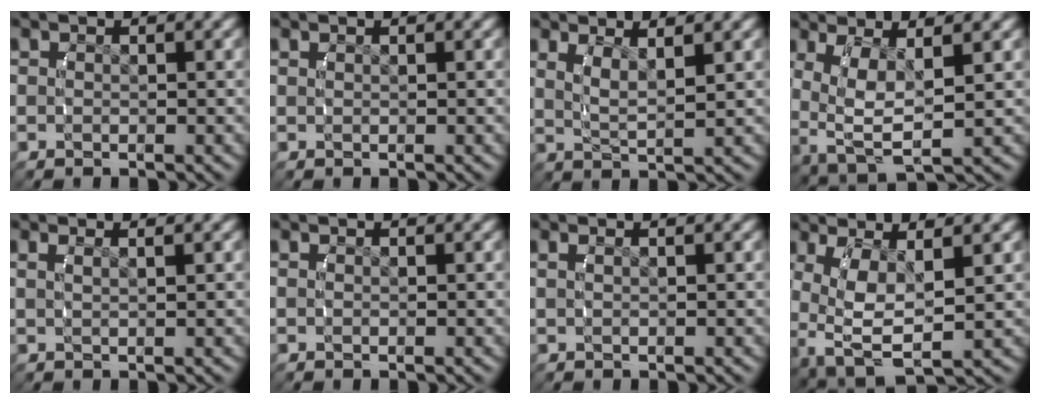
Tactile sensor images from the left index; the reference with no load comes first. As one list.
[{"total": 0.0}, {"total": 2.5, "force": [2.0, -0.3, 1.5], "torque": [-0.030, -0.004, 0.040]}, {"total": 6.3, "force": [-0.2, 3.4, 5.3], "torque": [-0.121, -0.029, 0.018]}, {"total": 1.0, "force": [0.5, -0.6, 0.6], "torque": [-0.013, 0.001, 0.012]}, {"total": 0.0}, {"total": 0.5, "force": [0.2, -0.4, 0.4], "torque": [-0.006, 0.000, 0.006]}, {"total": 6.2, "force": [-0.7, 3.6, 5.0], "torque": [-0.128, -0.039, 0.014]}]